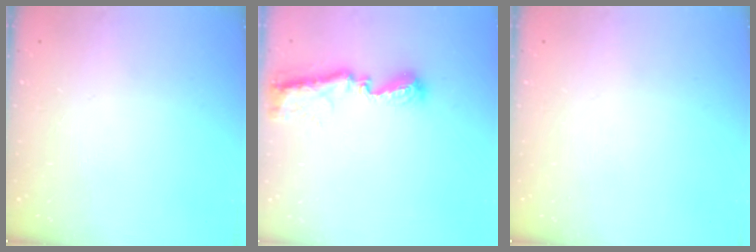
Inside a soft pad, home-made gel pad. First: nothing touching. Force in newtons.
{"total": 9.2, "press": 9.2, "slide": 0.4}
{"total": 0.0}